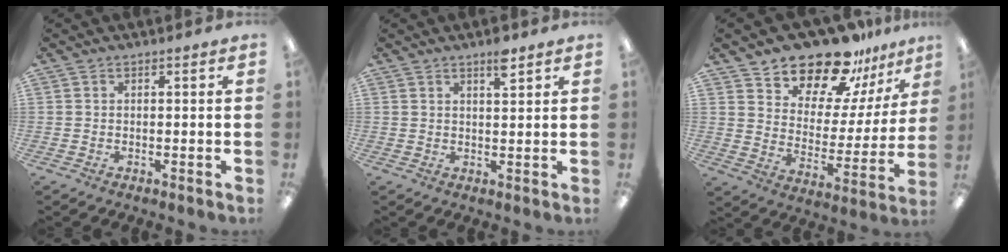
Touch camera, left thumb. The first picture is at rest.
{"total": 4.1, "force": [2.9, 1.0, 2.6], "torque": [-0.035, -0.012, 0.046]}
{"total": 17.4, "force": [15.3, 6.7, 4.8], "torque": [-0.084, -0.131, 0.273]}